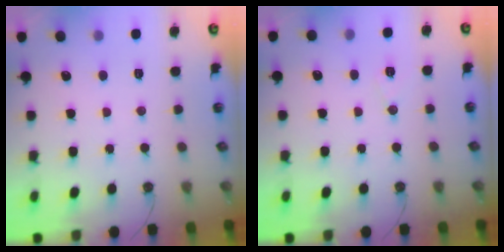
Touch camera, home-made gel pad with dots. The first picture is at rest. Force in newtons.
{"total": 6.9, "press": 5.2, "slide": 4.6}